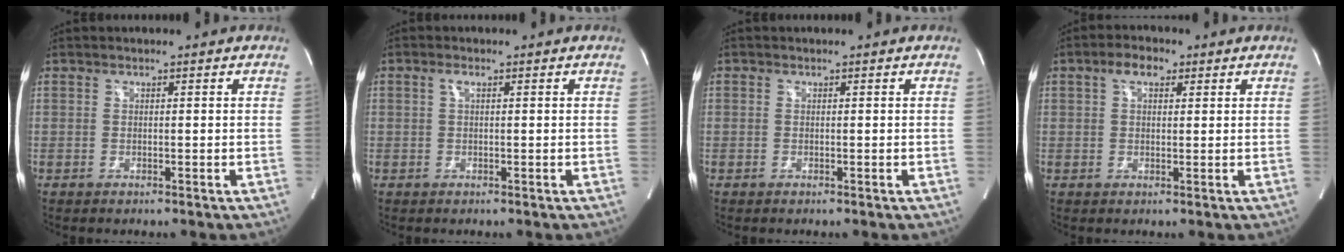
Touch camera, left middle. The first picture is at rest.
{"total": 1.0, "force": [0.4, 0.2, 0.9], "torque": [-0.021, 0.003, 0.005]}
{"total": 0.0}
{"total": 3.9, "force": [2.0, 2.0, 2.7], "torque": [-0.054, 0.019, 0.034]}